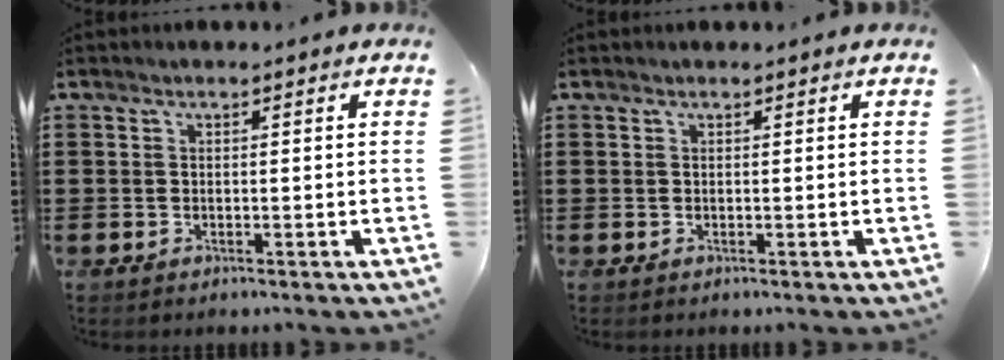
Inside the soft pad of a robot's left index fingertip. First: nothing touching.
{"total": 0.0}